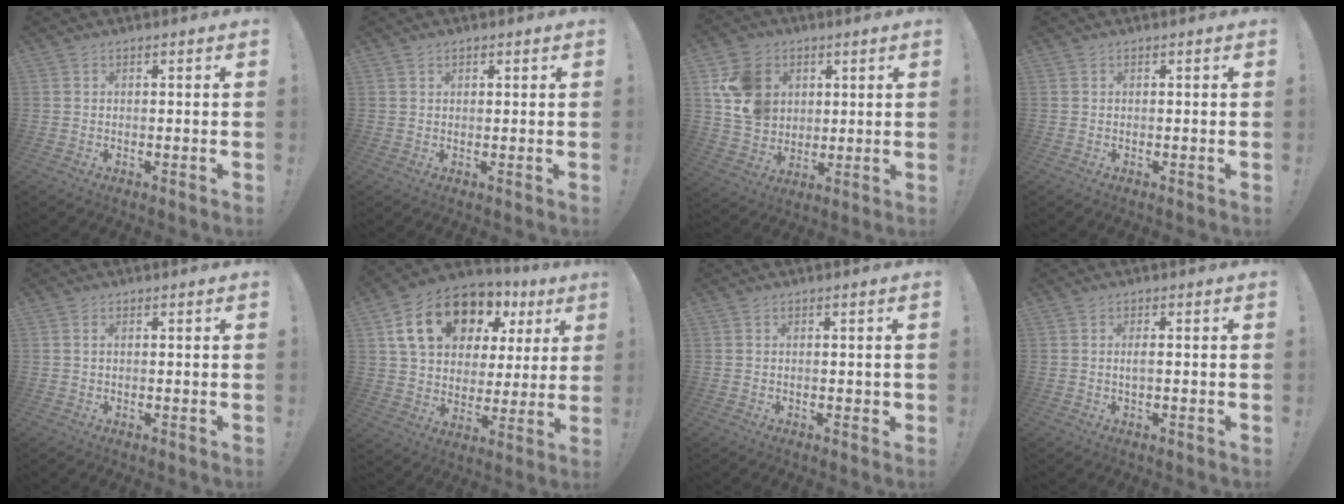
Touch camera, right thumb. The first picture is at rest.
{"total": 1.0, "force": [0.8, 0.6, 0.1], "torque": [0.004, -0.002, 0.014]}
{"total": 14.5, "force": [4.4, 12.2, 6.4], "torque": [-0.106, -0.011, 0.093]}
{"total": 0.0}
{"total": 0.9, "force": [0.3, 0.5, 0.6], "torque": [-0.006, -0.001, 0.003]}
{"total": 19.7, "force": [10.3, 12.7, 10.9], "torque": [-0.179, -0.040, 0.200]}
{"total": 1.1, "force": [-0.2, 0.7, 0.9], "torque": [-0.019, 0.006, -0.002]}
{"total": 1.9, "force": [-0.2, 0.3, 1.9], "torque": [-0.031, 0.000, -0.007]}